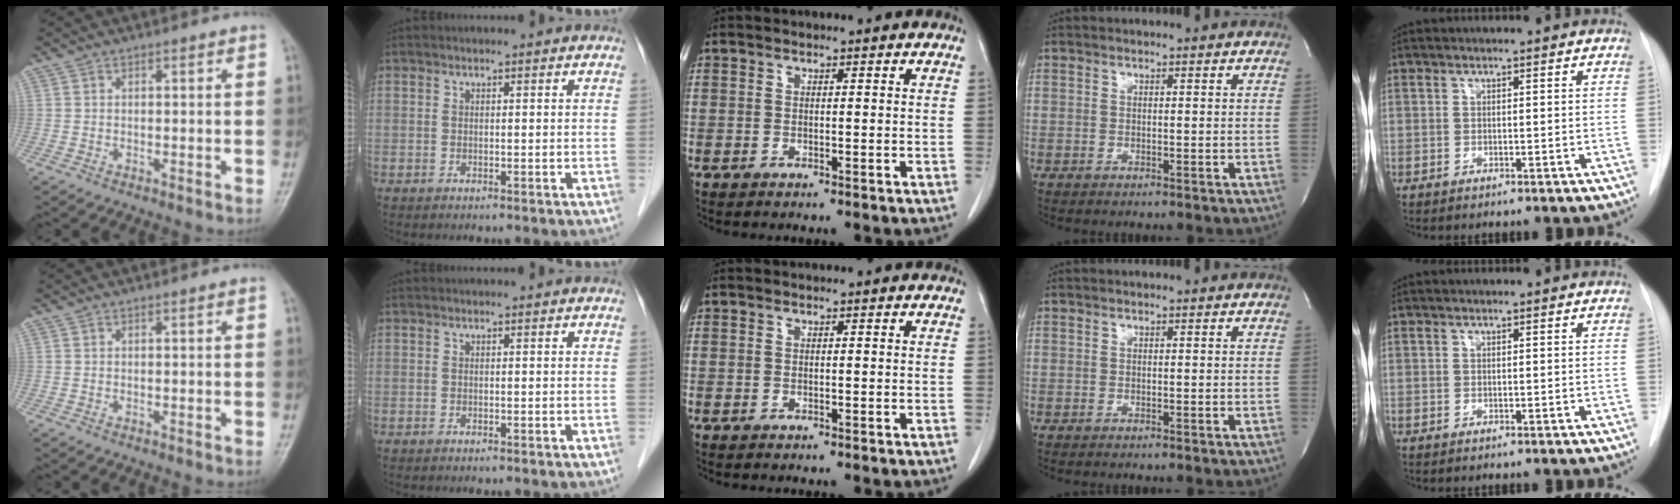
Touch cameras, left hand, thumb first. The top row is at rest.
{}